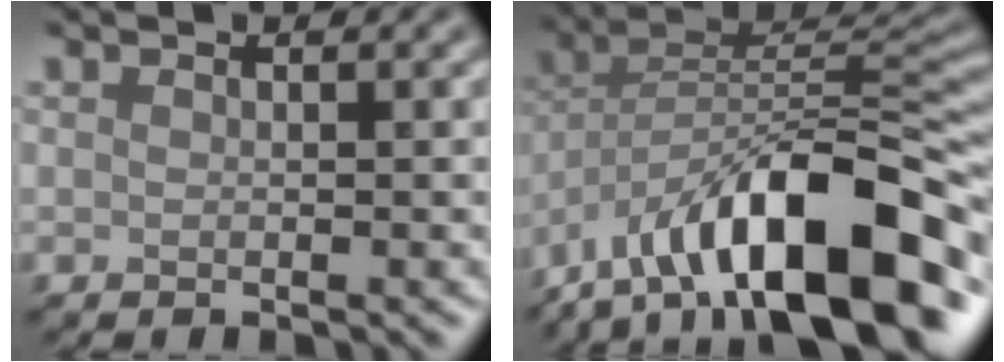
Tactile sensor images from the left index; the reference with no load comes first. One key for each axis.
{"total": 15.6, "fx": -8.8, "fy": 6.2, "fz": 11.3, "tx": -0.173, "ty": 0.021, "tz": -0.158}